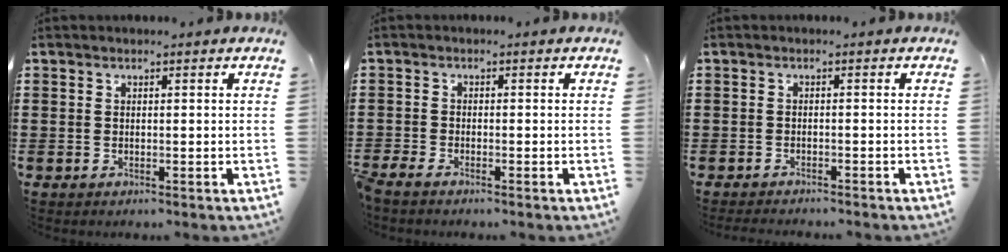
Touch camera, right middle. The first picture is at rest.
{"total": 1.5, "force": [-1.4, 0.2, 0.5], "torque": [-0.027, -0.006, -0.032]}
{"total": 1.2, "force": [-1.2, 0.0, 0.1], "torque": [-0.004, 0.001, -0.024]}